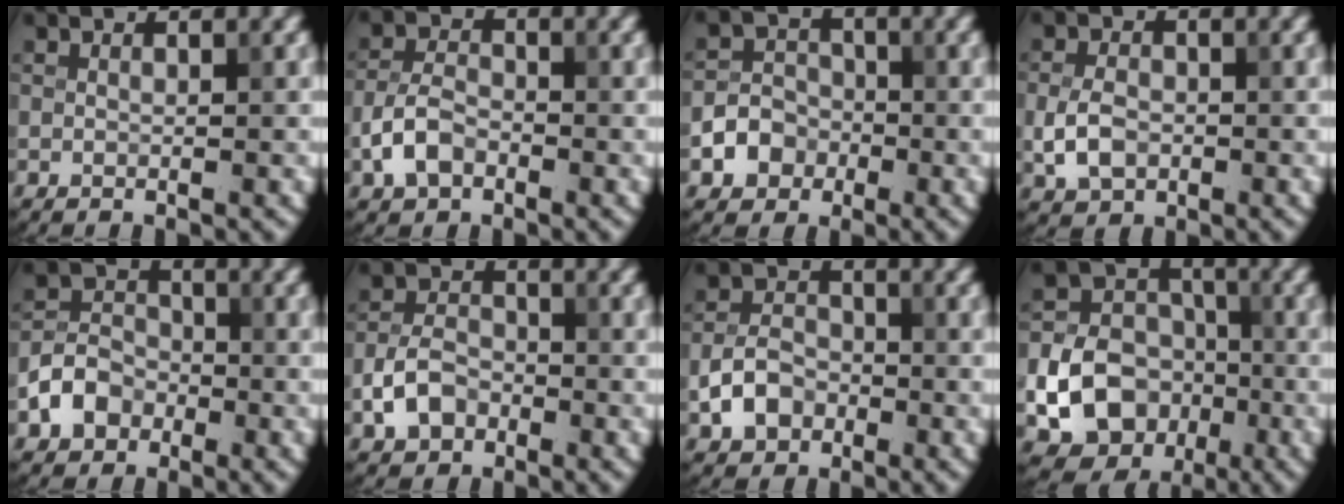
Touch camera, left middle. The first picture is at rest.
{"total": 3.2, "force": [-1.6, 2.1, 1.9], "torque": [-0.036, 0.006, -0.038]}
{"total": 3.2, "force": [-1.3, 2.8, 1.1], "torque": [-0.009, 0.004, -0.027]}
{"total": 3.2, "force": [-0.7, 2.3, 2.1], "torque": [-0.044, -0.001, -0.017]}
{"total": 3.8, "force": [-1.8, 3.0, 1.6], "torque": [-0.032, 0.005, -0.038]}
{"total": 3.6, "force": [-1.7, 2.5, 1.9], "torque": [-0.036, 0.005, -0.037]}
{"total": 3.7, "force": [-1.6, 2.7, 1.9], "torque": [-0.036, 0.004, -0.033]}
{"total": 8.9, "force": [-2.8, 7.4, 4.2], "torque": [-0.054, -0.013, -0.067]}